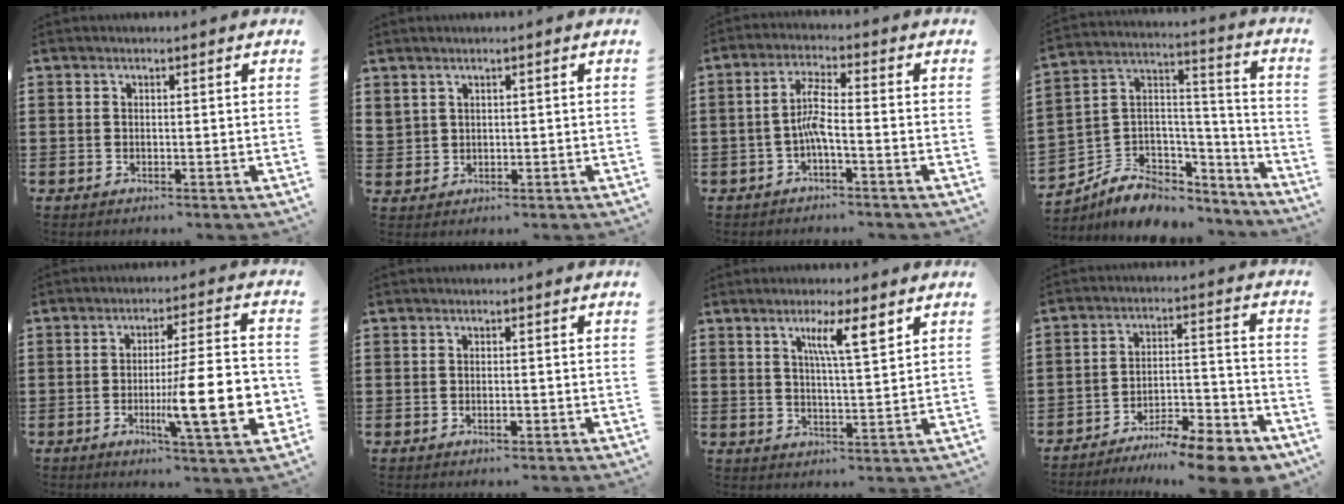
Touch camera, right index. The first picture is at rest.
{"total": 1.6, "force": [1.3, 1.0, 0.1], "torque": [-0.007, 0.005, 0.026]}
{"total": 4.7, "force": [-1.6, 0.7, 4.3], "torque": [-0.087, 0.006, -0.034]}
{"total": 6.4, "force": [-4.1, 4.6, 1.5], "torque": [-0.045, -0.001, -0.076]}
{"total": 15.5, "force": [-3.4, 3.0, 14.9], "torque": [-0.228, -0.009, -0.053]}
{"total": 1.1, "force": [-0.6, 0.4, 0.9], "torque": [-0.019, -0.003, -0.010]}
{"total": 6.5, "force": [3.2, 1.0, 5.6], "torque": [-0.102, 0.001, 0.047]}
{"total": 9.3, "force": [-8.4, 0.9, 3.8], "torque": [-0.043, 0.023, -0.160]}